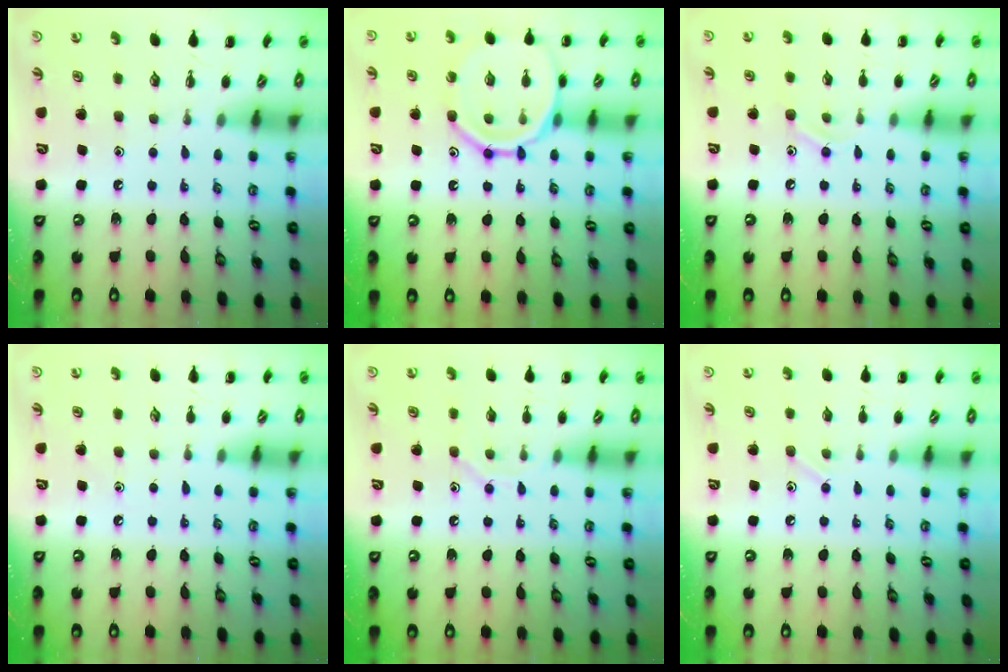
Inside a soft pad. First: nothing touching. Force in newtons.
{"total": 15.4, "press": 15.3, "slide": 2.1}
{"total": 7.3, "press": 7.1, "slide": 1.4}
{"total": 3.8, "press": 3.6, "slide": 1.3}
{"total": 7.1, "press": 7.0, "slide": 0.9}
{"total": 6.1, "press": 5.8, "slide": 1.9}